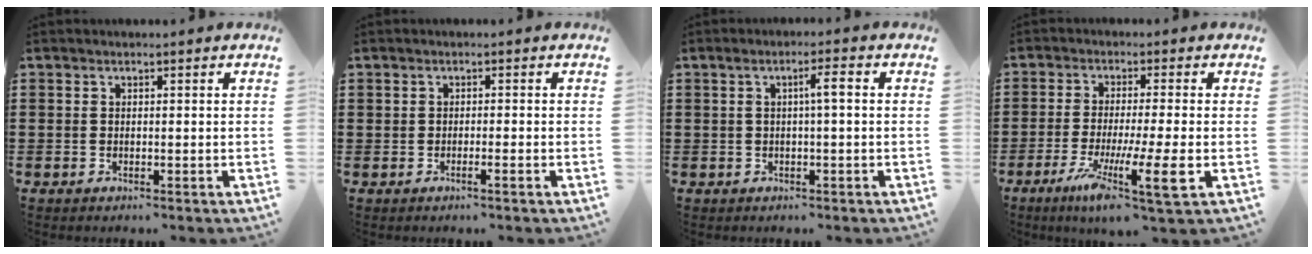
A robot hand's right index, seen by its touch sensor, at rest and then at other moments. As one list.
[{"total": 1.0, "force": [-0.5, -0.2, 0.8], "torque": [-0.015, -0.009, -0.008]}, {"total": 3.1, "force": [0.1, 0.1, 3.1], "torque": [-0.057, 0.002, -0.003]}, {"total": 9.4, "force": [-3.6, 0.3, 8.7], "torque": [-0.175, -0.021, -0.066]}]